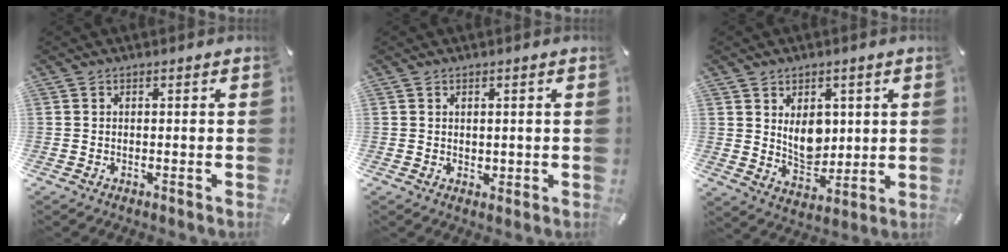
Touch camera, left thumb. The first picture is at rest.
{"total": 1.2, "force": [0.5, 1.1, 0.3], "torque": [0.001, 0.001, 0.006]}
{"total": 8.3, "force": [2.5, 6.3, 4.8], "torque": [-0.070, -0.011, 0.046]}